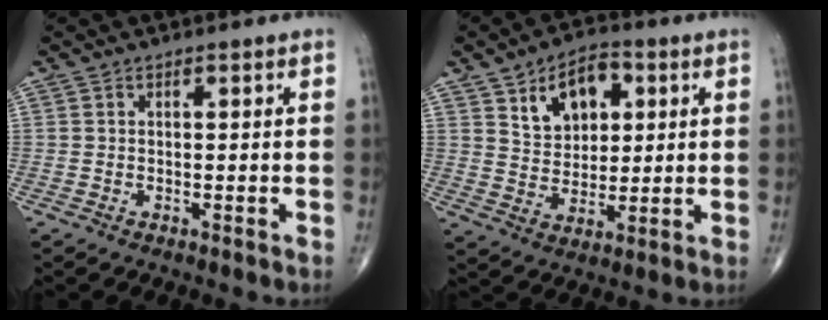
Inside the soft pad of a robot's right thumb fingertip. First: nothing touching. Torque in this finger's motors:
{"motor_torque": [0.40, 2.22, 0.78, 0.89, 0.08]}